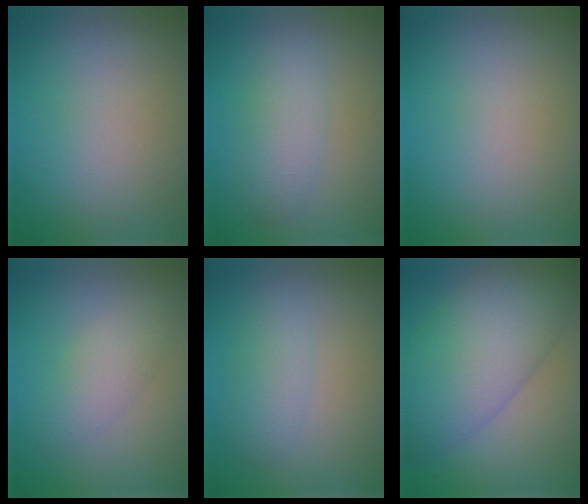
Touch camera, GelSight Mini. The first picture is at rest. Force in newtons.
{"total": 3.3, "press": 3.3, "slide": 0.1}
{"total": 0.0}
{"total": 2.7, "press": 2.7, "slide": 0.2}
{"total": 2.2, "press": 2.2, "slide": 0.1}
{"total": 9.4, "press": 9.4, "slide": 0.2}